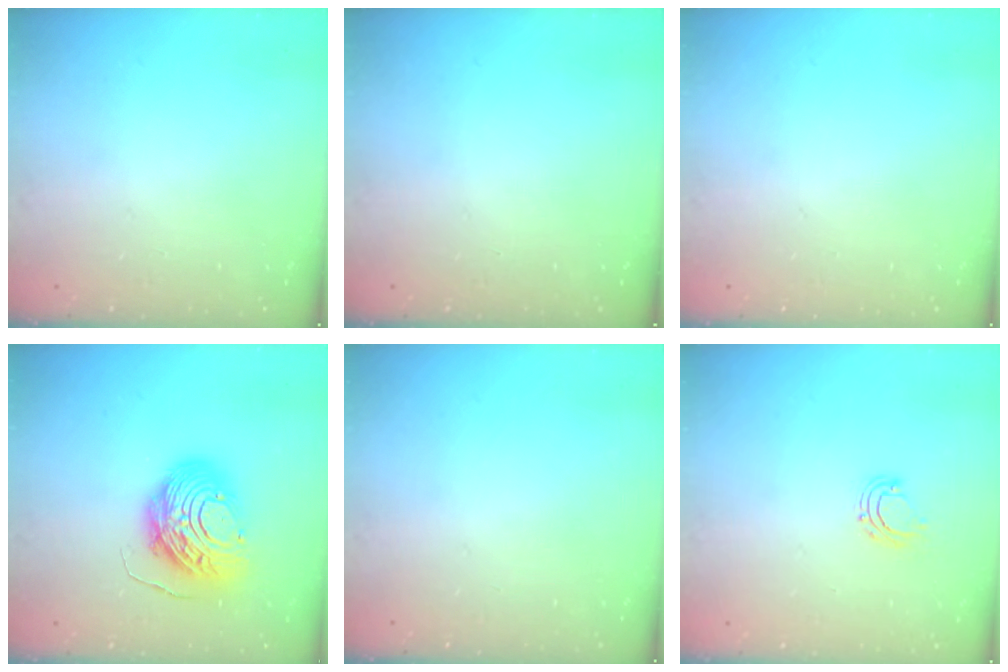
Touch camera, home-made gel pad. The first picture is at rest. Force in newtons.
{"total": 0.0}
{"total": 0.0}
{"total": 13.7, "press": 13.6, "slide": 1.4}
{"total": 0.0}
{"total": 6.2, "press": 6.1, "slide": 0.5}